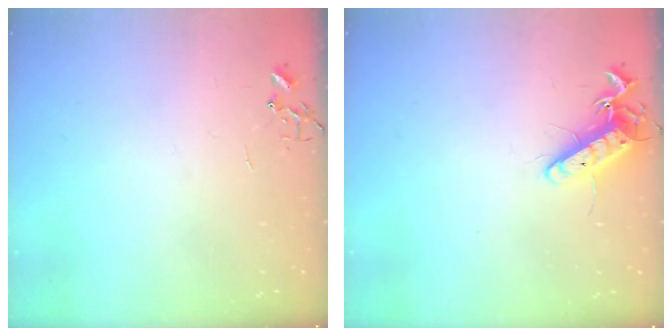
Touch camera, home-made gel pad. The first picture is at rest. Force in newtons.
{"total": 12.1, "press": 12.1, "slide": 0.9}